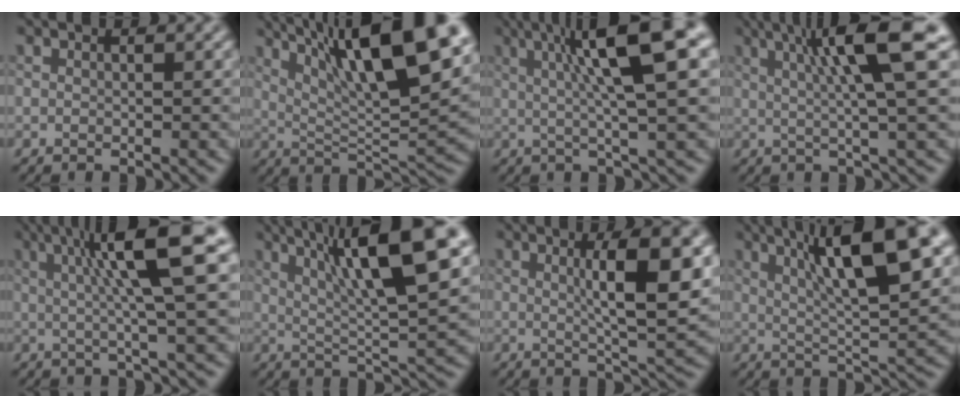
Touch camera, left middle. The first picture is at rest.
{"total": 13.6, "force": [6.8, 3.2, 11.3], "torque": [-0.175, 0.015, 0.117]}
{"total": 10.0, "force": [2.8, 1.8, 9.4], "torque": [-0.121, 0.021, 0.038]}
{"total": 8.3, "force": [2.6, 1.0, 7.8], "torque": [-0.110, 0.016, 0.039]}
{"total": 9.0, "force": [2.3, 1.3, 8.6], "torque": [-0.118, 0.017, 0.034]}
{"total": 11.7, "force": [5.2, 2.3, 10.3], "torque": [-0.154, 0.013, 0.087]}
{"total": 7.7, "force": [1.5, 1.6, 7.4], "torque": [-0.104, 0.001, 0.026]}
{"total": 11.7, "force": [4.9, 2.6, 10.3], "torque": [-0.153, 0.015, 0.080]}